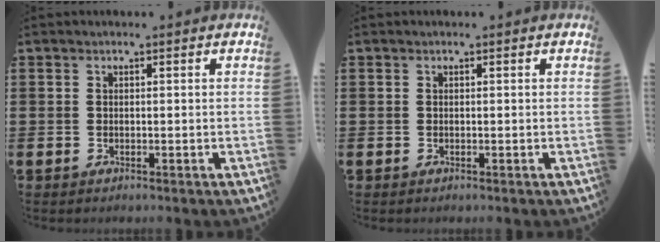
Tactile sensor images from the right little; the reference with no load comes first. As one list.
[{"total": 0.0}]